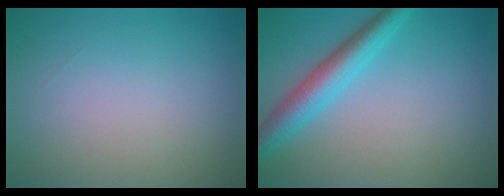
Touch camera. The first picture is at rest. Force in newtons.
{"total": 4.2, "press": 4.2, "slide": 0.1}